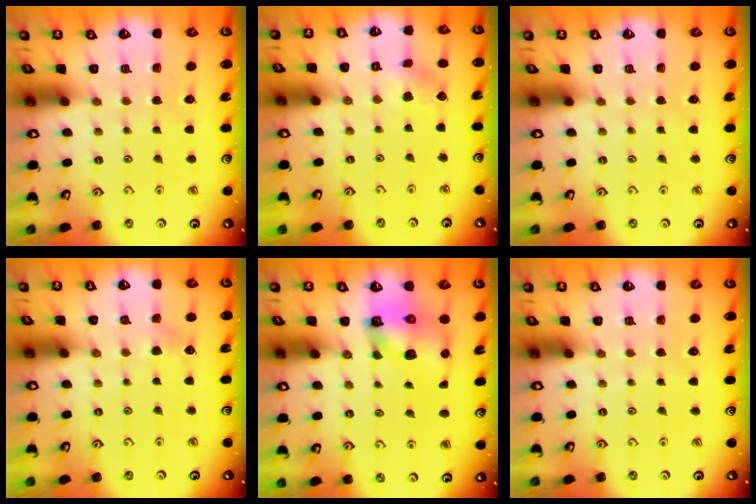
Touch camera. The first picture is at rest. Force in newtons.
{"total": 2.9, "press": 2.8, "slide": 0.8}
{"total": 0.0}
{"total": 3.0, "press": 3.0, "slide": 0.2}
{"total": 10.3, "press": 10.3, "slide": 0.9}
{"total": 0.0}